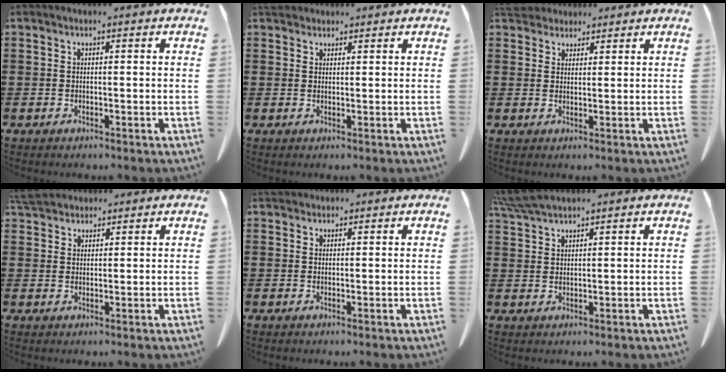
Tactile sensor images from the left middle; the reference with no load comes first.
{"total": 2.6, "force": [2.3, 1.1, 0.8], "torque": [-0.023, 0.004, 0.045]}
{"total": 3.7, "force": [3.5, 1.1, 0.7], "torque": [-0.025, -0.003, 0.068]}
{"total": 4.4, "force": [4.1, 1.2, 1.2], "torque": [-0.036, -0.003, 0.080]}
{"total": 2.1, "force": [1.8, 0.9, 0.5], "torque": [-0.017, 0.003, 0.037]}
{"total": 4.8, "force": [4.2, 0.5, 2.3], "torque": [-0.058, -0.006, 0.080]}